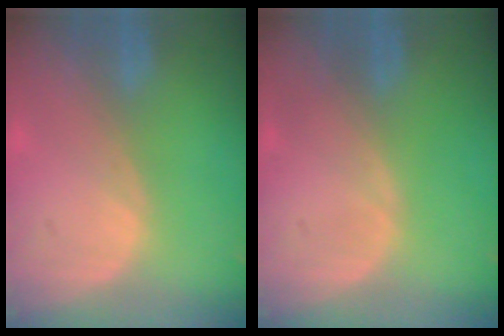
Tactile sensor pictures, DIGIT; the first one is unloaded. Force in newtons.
{"total": 0.0}